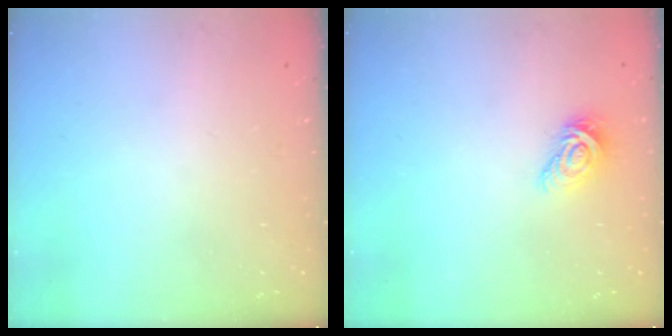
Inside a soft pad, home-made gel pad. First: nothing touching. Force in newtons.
{"total": 8.7, "press": 8.7, "slide": 0.5}